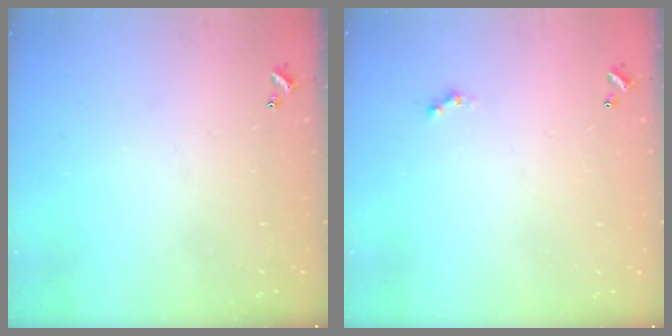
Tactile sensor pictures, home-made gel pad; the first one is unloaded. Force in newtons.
{"total": 0.5, "press": 0.4, "slide": 0.3}